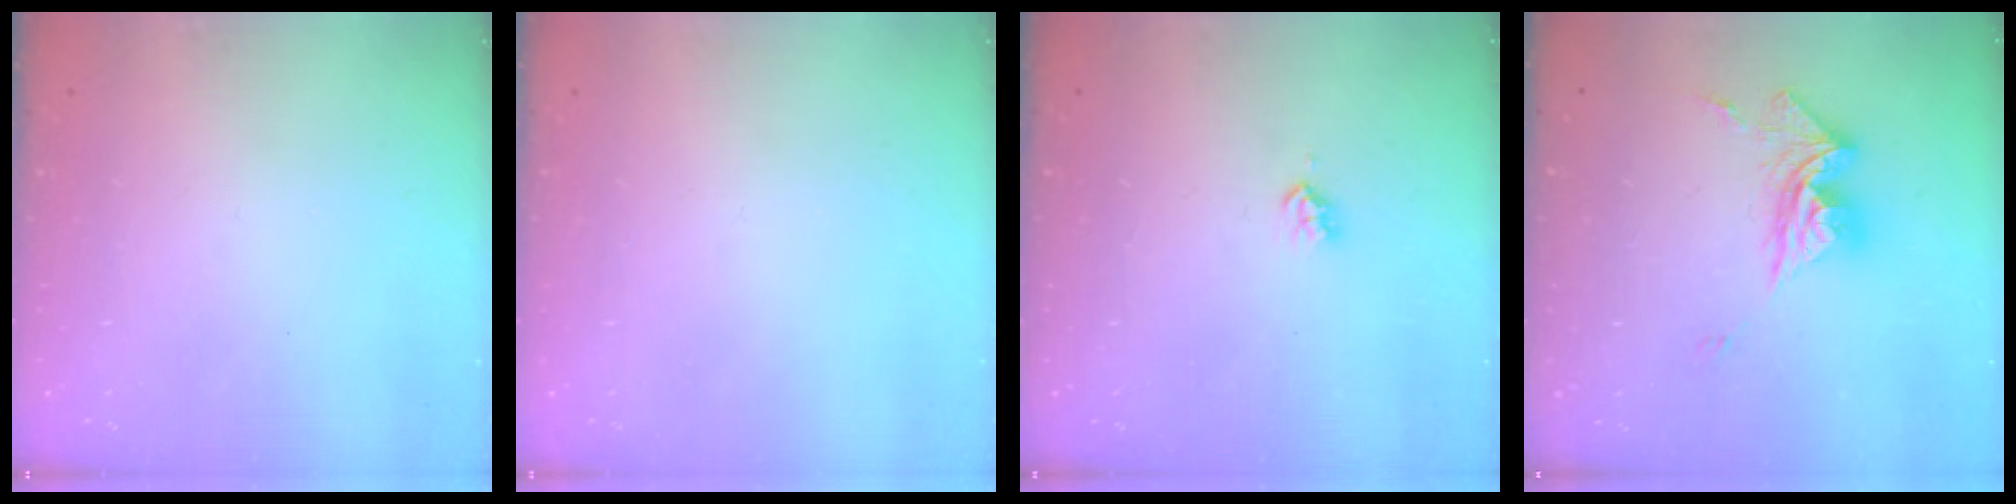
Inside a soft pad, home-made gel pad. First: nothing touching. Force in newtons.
{"total": 0.0}
{"total": 3.1, "press": 3.1, "slide": 0.4}
{"total": 12.0, "press": 11.9, "slide": 1.5}